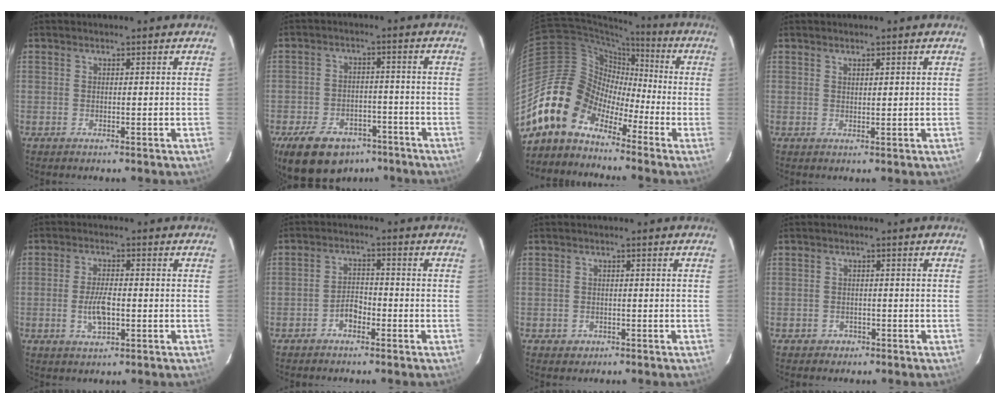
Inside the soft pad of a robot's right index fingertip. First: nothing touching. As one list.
[{"total": 15.0, "force": [-9.8, 8.9, 7.0], "torque": [-0.163, 0.010, -0.139]}, {"total": 11.9, "force": [-8.6, 6.3, 5.2], "torque": [-0.092, 0.029, -0.187]}, {"total": 1.0, "force": [0.7, 0.4, 0.7], "torque": [-0.011, 0.003, 0.013]}, {"total": 5.7, "force": [-1.4, 2.4, 5.0], "torque": [-0.099, -0.003, -0.023]}, {"total": 3.4, "force": [-2.3, 1.9, 1.7], "torque": [-0.038, 0.010, -0.039]}, {"total": 2.7, "force": [-1.2, 2.3, 0.5], "torque": [-0.015, 0.003, -0.014]}, {"total": 2.8, "force": [-1.5, 2.3, 0.3], "torque": [-0.014, 0.007, -0.020]}]